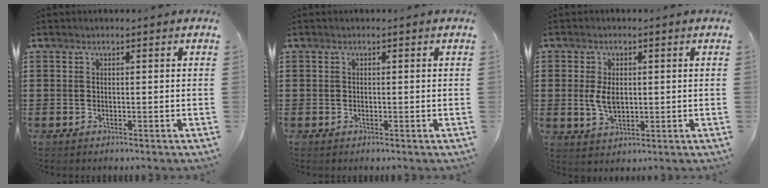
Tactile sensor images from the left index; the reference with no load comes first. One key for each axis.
{"total": 0.0}
{"total": 4.7, "fx": 0.4, "fy": 2.7, "fz": 3.9, "tx": -0.085, "ty": -0.001, "tz": 0.001}